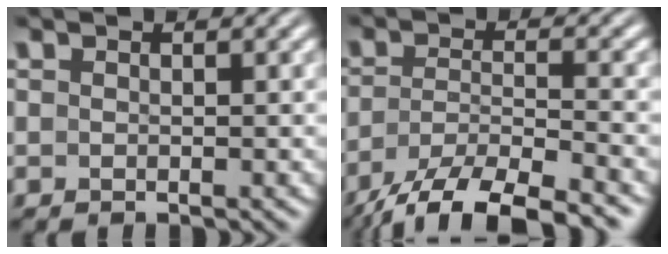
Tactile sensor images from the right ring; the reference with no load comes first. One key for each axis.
{"total": 8.4, "fx": -5.8, "fy": 3.3, "fz": 5.1, "tx": -0.094, "ty": -0.029, "tz": -0.074}